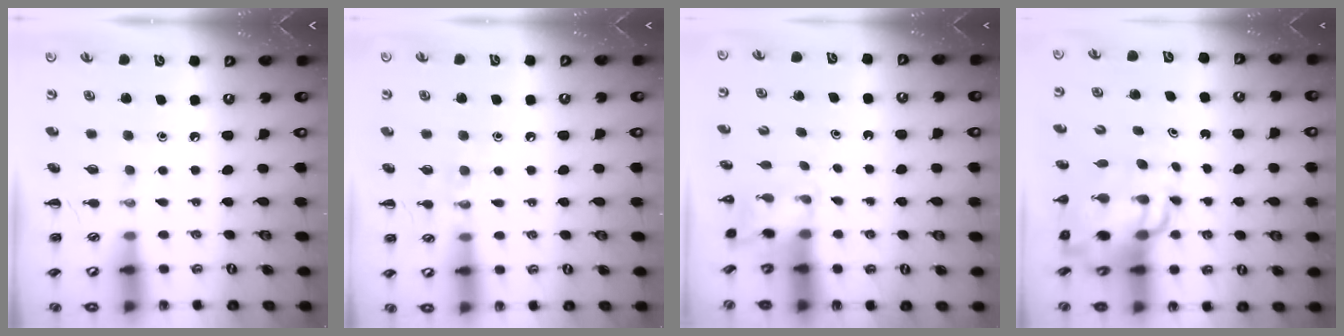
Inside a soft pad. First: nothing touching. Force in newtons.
{"total": 7.5, "press": 7.4, "slide": 1.1}
{"total": 1.9, "press": 1.8, "slide": 0.6}
{"total": 13.3, "press": 12.9, "slide": 3.4}